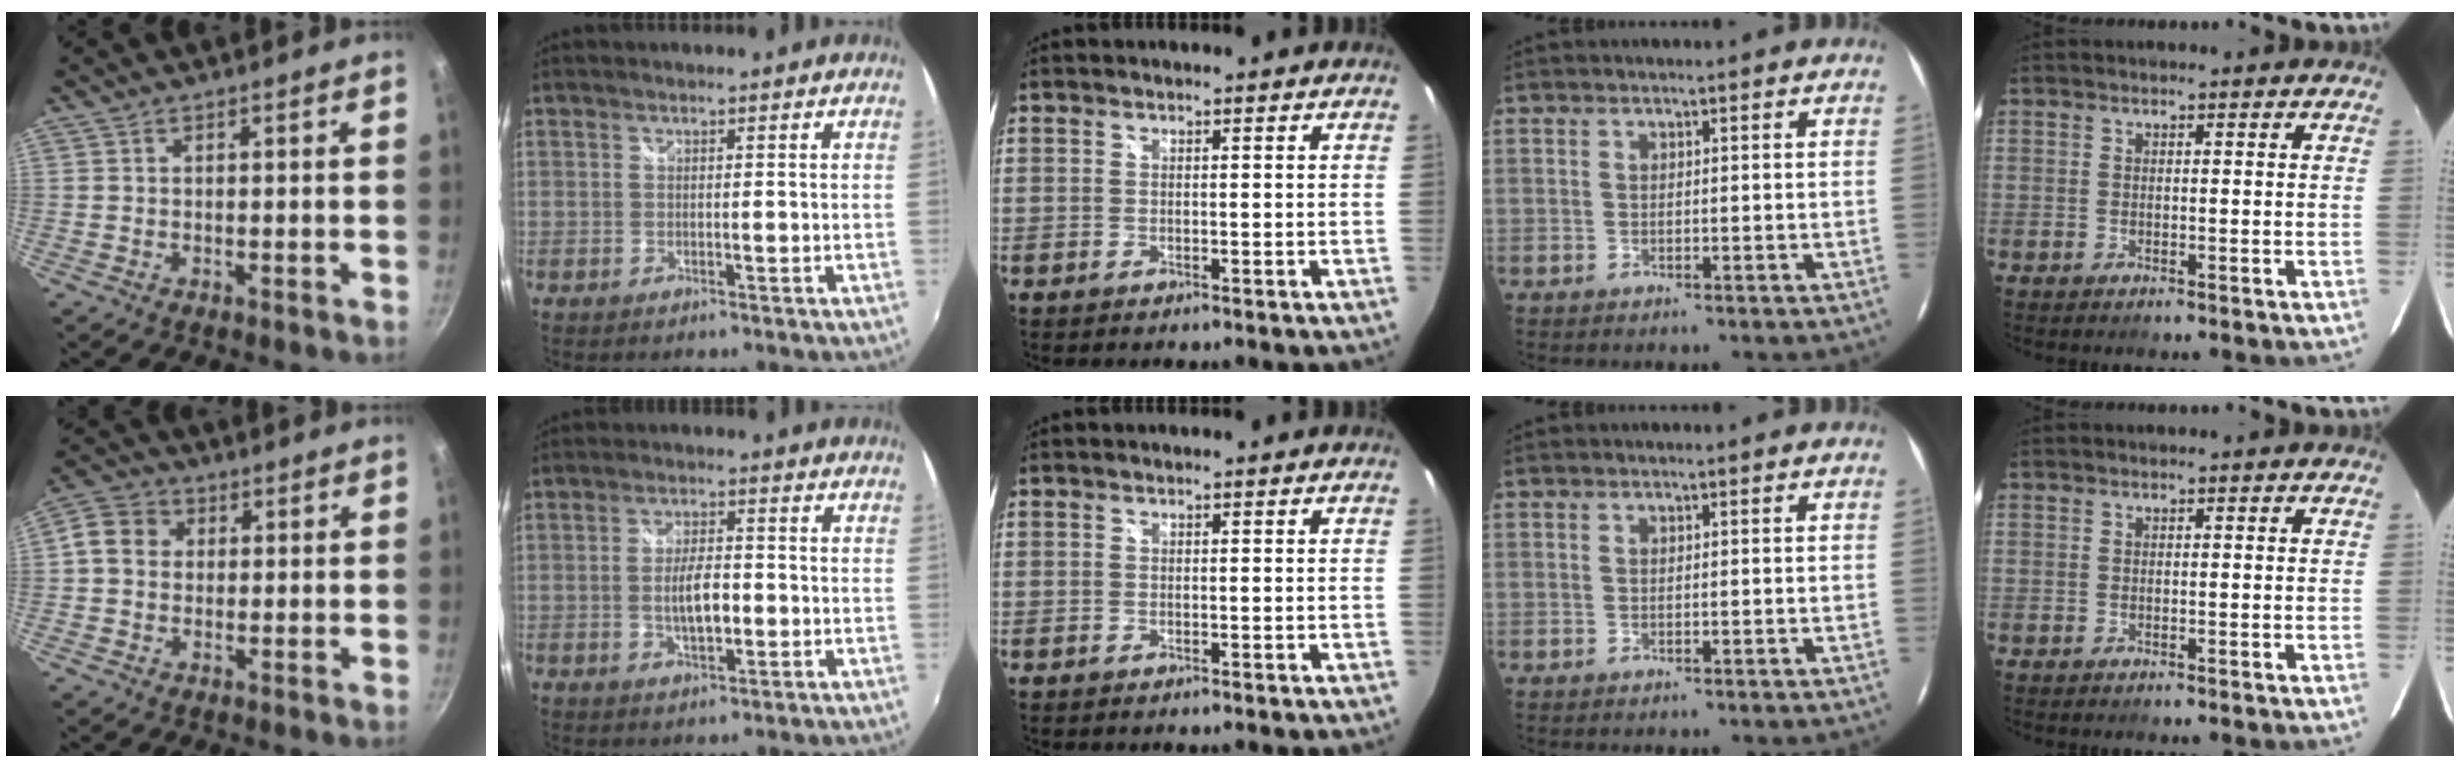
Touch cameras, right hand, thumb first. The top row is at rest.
{"thumb": {"total": 6.4, "force": [0.8, 5.6, 3.0], "torque": [-0.034, 0.009, -0.004]}, "index": {"total": 6.1, "force": [-1.1, 2.3, 5.5], "torque": [-0.105, 0.000, -0.015]}}